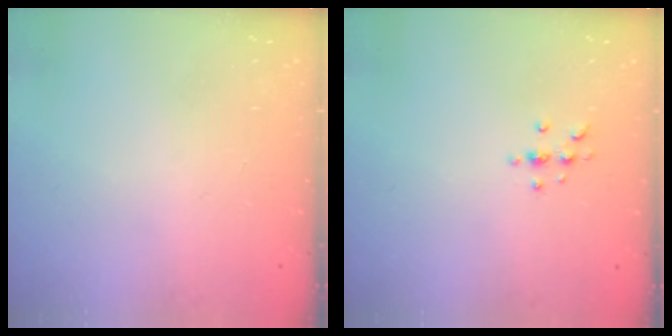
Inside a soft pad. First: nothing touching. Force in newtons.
{"total": 3.9, "press": 3.8, "slide": 0.5}